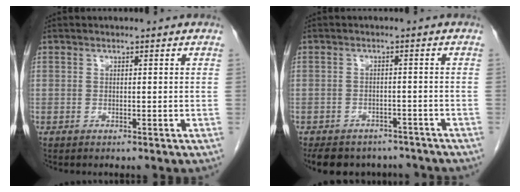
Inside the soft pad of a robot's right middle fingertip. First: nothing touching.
{"total": 11.2, "force": [-9.6, 5.1, 2.9], "torque": [-0.050, 0.003, -0.115]}